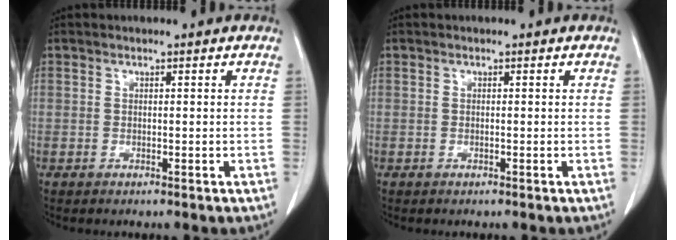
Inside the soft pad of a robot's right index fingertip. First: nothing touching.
{"total": 0.0}